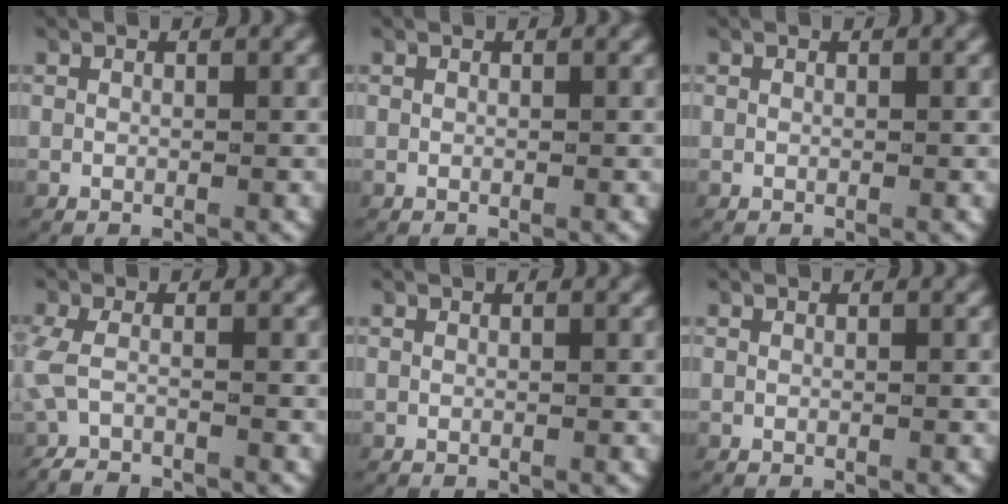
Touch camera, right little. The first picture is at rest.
{"total": 0.0}
{"total": 0.0}
{"total": 4.2, "force": [-3.5, 1.4, 1.8], "torque": [-0.063, -0.019, -0.046]}
{"total": 0.0}
{"total": 0.6, "force": [0.0, -0.6, -0.2], "torque": [0.001, -0.007, 0.008]}